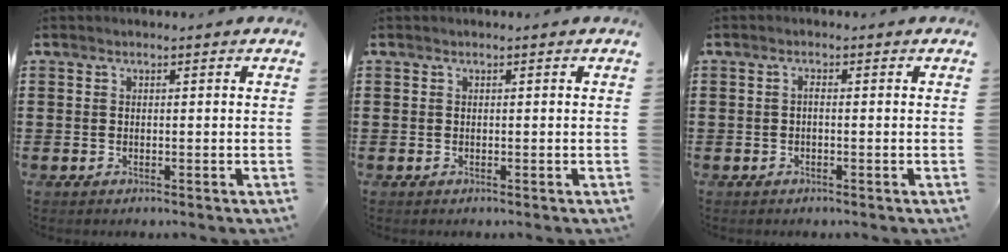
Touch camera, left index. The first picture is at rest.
{"total": 0.0}
{"total": 0.7, "force": [-0.3, 0.1, 0.7], "torque": [-0.014, -0.004, -0.004]}